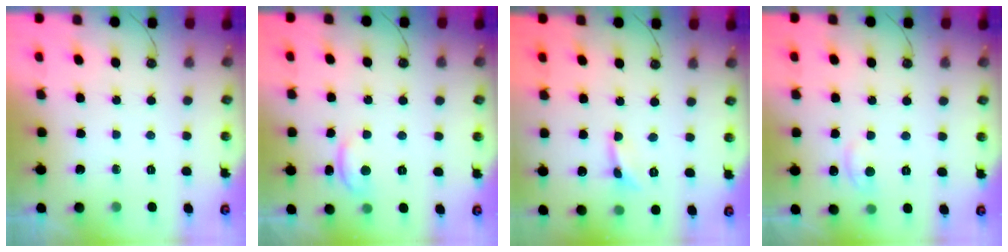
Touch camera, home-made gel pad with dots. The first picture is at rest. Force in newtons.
{"total": 1.4, "press": 1.3, "slide": 0.5}
{"total": 0.7, "press": 0.6, "slide": 0.2}
{"total": 1.5, "press": 1.3, "slide": 0.7}